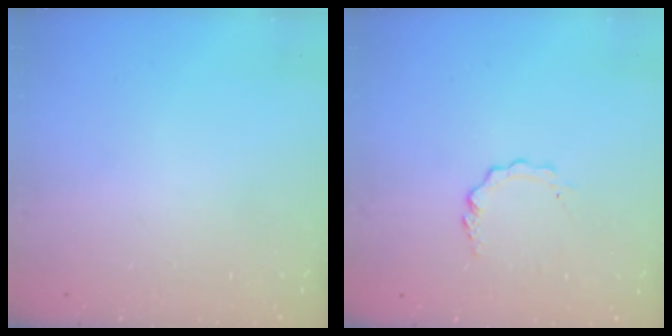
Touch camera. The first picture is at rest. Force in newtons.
{"total": 3.3, "press": 3.3, "slide": 0.3}